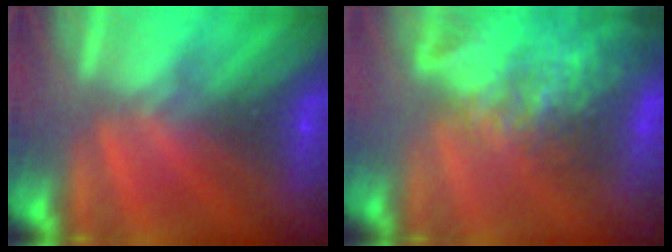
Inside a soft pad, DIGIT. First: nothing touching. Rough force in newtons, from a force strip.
{"total": 9.0}